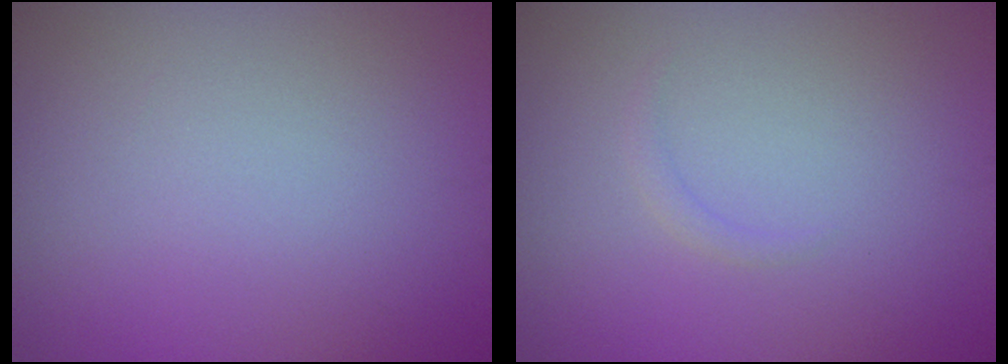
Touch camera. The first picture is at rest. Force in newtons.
{"total": 0.7, "press": 0.7, "slide": 0.1}